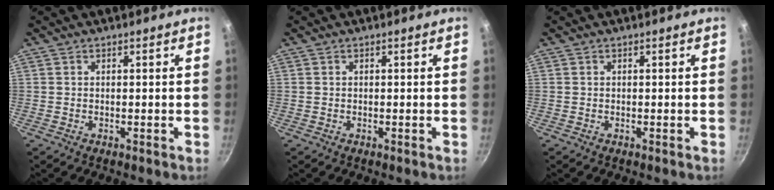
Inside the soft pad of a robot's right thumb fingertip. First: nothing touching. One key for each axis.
{"total": 0.0}
{"total": 0.0}